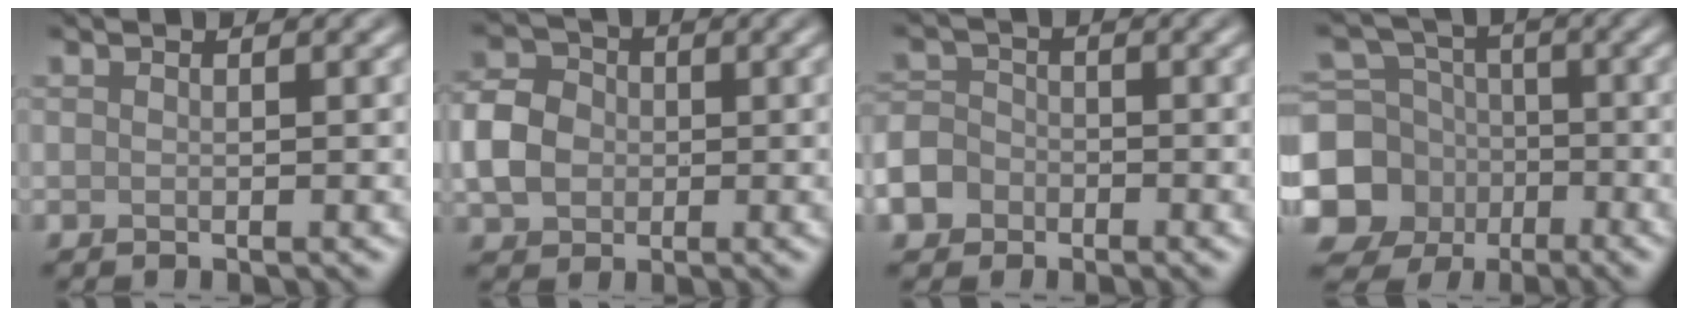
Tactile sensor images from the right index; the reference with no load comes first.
{"total": 4.5, "force": [-0.4, 3.8, 2.4], "torque": [-0.052, 0.006, -0.015]}
{"total": 5.3, "force": [-3.2, 4.0, 1.6], "torque": [-0.025, -0.012, -0.063]}
{"total": 10.9, "force": [-3.8, 9.8, 3.0], "torque": [-0.078, -0.030, -0.096]}